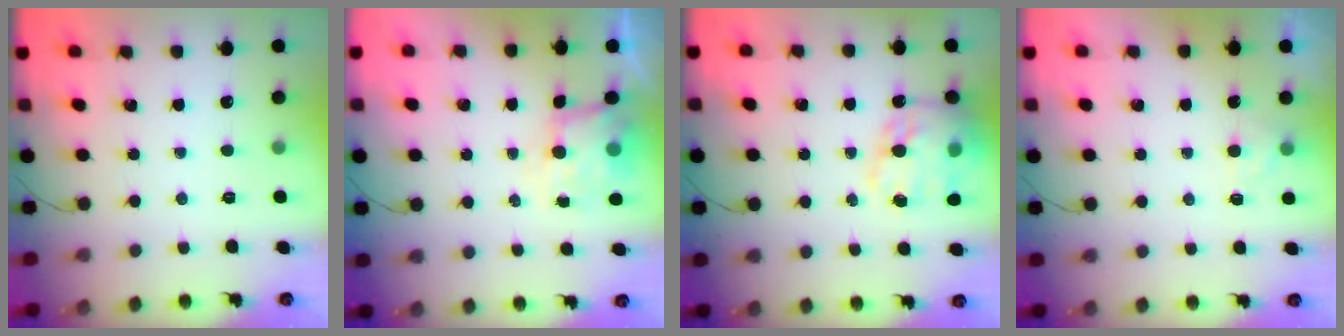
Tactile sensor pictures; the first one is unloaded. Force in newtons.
{"total": 5.3, "press": 5.2, "slide": 1.1}
{"total": 20.4, "press": 19.9, "slide": 4.4}
{"total": 2.5, "press": 2.0, "slide": 1.5}